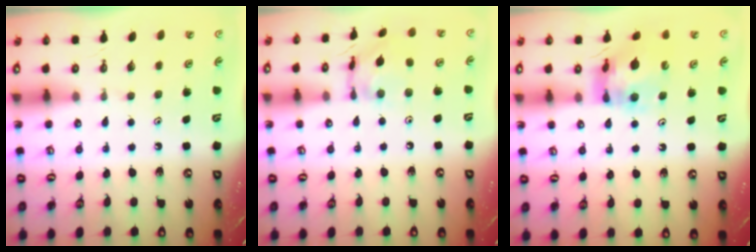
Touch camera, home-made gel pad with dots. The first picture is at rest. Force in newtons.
{"total": 10.6, "press": 10.6, "slide": 0.8}
{"total": 11.0, "press": 11.0, "slide": 1.2}